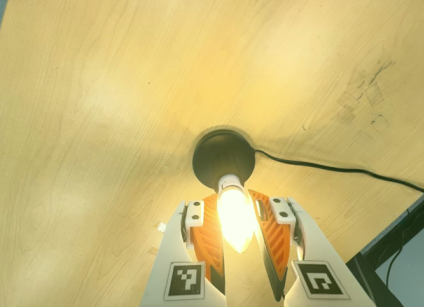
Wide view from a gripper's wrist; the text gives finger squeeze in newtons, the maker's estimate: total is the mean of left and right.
{"total": 16.3, "left": 15.0, "right": 17.5}